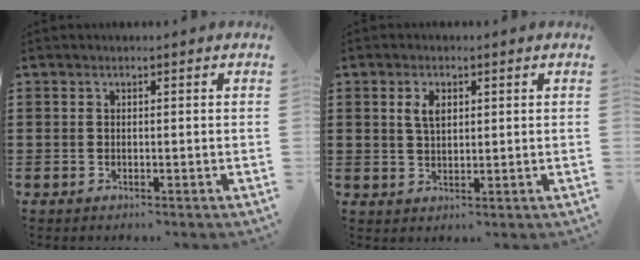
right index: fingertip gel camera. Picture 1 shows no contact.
{"total": 3.2, "force": [1.1, 1.7, 2.5], "torque": [-0.055, 0.007, 0.018]}